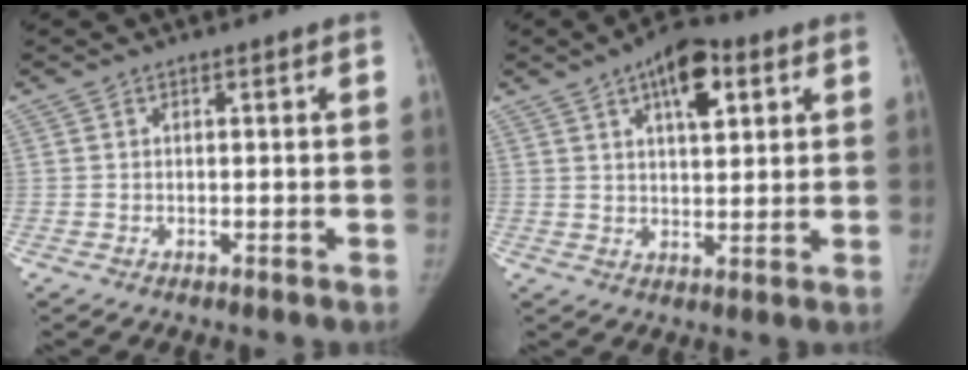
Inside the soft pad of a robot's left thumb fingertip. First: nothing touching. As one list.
[{"total": 10.1, "force": [4.7, 4.8, 7.6], "torque": [-0.089, -0.010, 0.068]}]